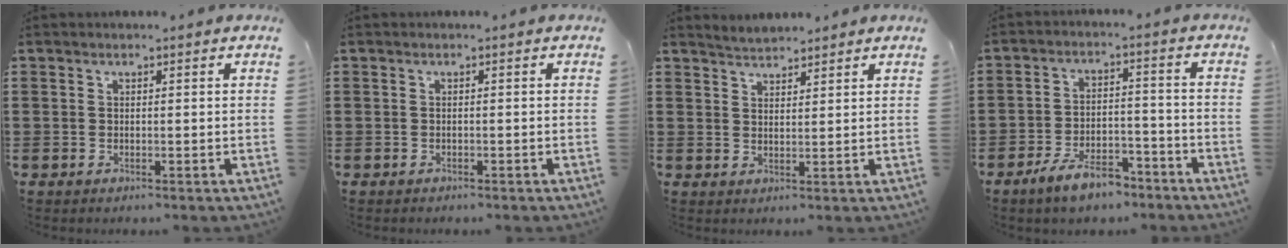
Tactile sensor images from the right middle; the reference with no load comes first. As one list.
[{"total": 0.6, "force": [-0.5, 0.2, 0.1], "torque": [-0.002, 0.000, -0.012]}, {"total": 2.4, "force": [2.3, 0.0, -0.5], "torque": [0.001, 0.001, 0.046]}, {"total": 7.1, "force": [-5.7, 2.2, 3.5], "torque": [-0.071, 0.009, -0.109]}]